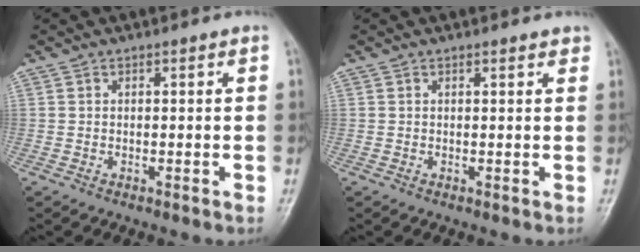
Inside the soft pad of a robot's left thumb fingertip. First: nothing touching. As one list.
[{"total": 1.3, "force": [1.0, 0.4, 0.7], "torque": [-0.007, -0.003, 0.011]}]